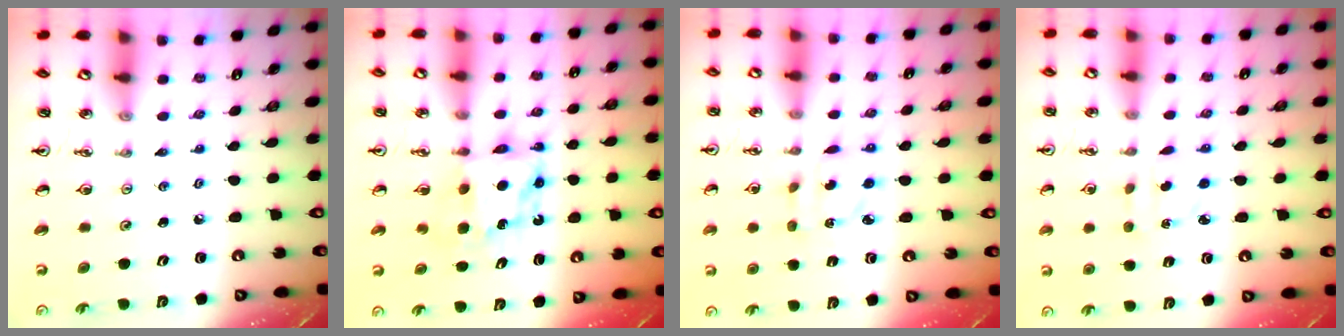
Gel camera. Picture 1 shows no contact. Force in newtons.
{"total": 6.1, "press": 6.1, "slide": 0.6}
{"total": 4.9, "press": 4.9, "slide": 0.2}
{"total": 3.1, "press": 3.1, "slide": 0.6}